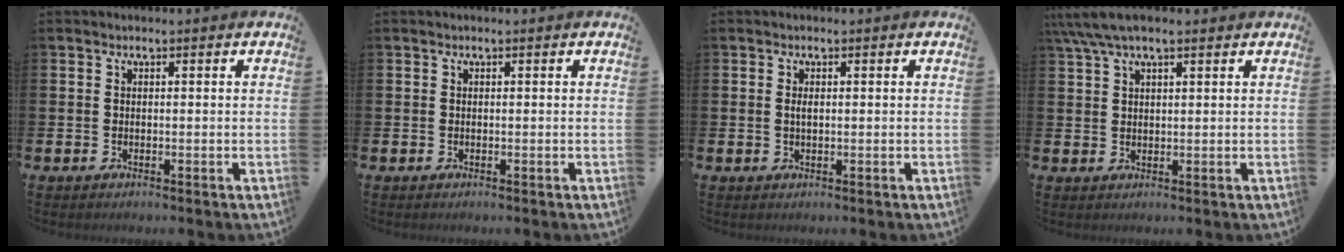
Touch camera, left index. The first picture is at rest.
{"total": 0.0}
{"total": 1.0, "force": [0.2, 0.4, 0.9], "torque": [-0.017, 0.003, 0.002]}
{"total": 4.7, "force": [3.4, 1.3, 2.9], "torque": [-0.071, 0.004, 0.063]}